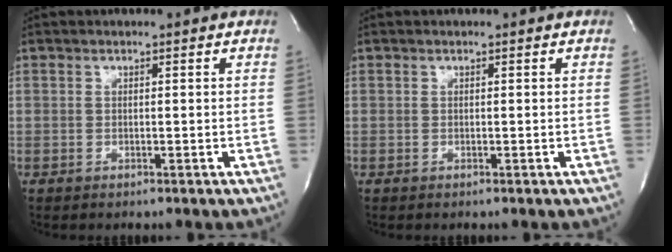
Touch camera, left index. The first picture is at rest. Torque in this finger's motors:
{"motor_torque": [0.00, 0.00, 0.00, 0.00]}